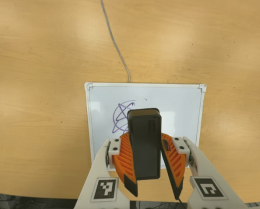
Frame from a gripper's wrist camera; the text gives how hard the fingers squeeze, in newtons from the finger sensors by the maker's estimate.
{"total": 10.1, "left": 10.5, "right": 9.7}